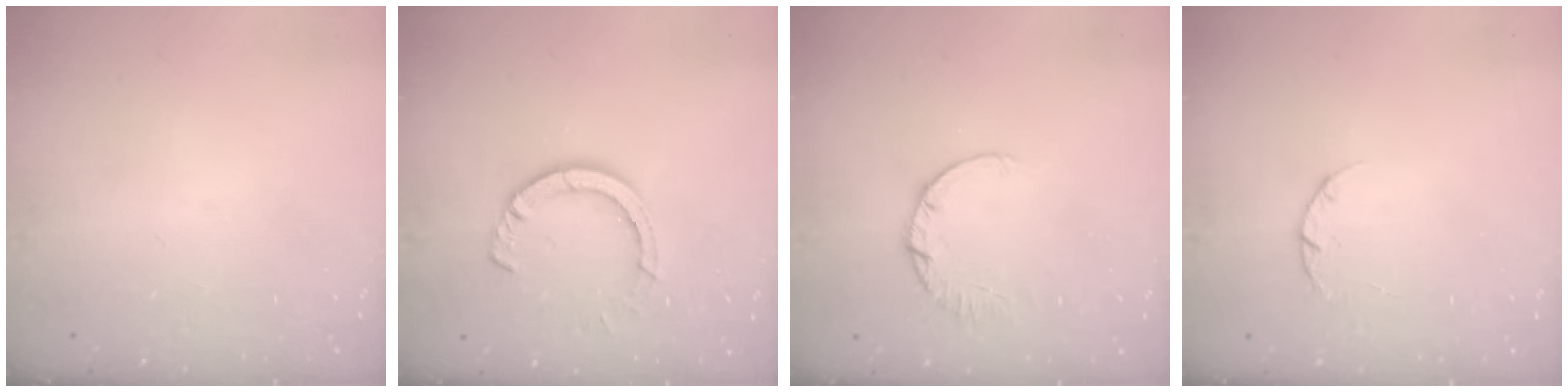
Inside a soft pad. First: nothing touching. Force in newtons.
{"total": 7.5, "press": 7.4, "slide": 1.0}
{"total": 2.4, "press": 2.4, "slide": 0.2}
{"total": 2.0, "press": 1.9, "slide": 0.4}